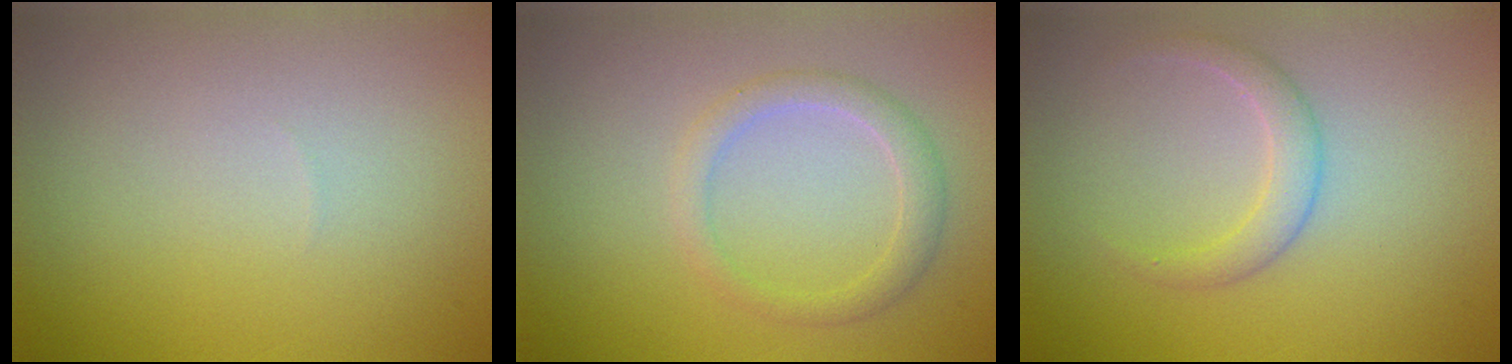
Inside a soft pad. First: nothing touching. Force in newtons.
{"total": 2.1, "press": 2.1, "slide": 0.2}
{"total": 1.8, "press": 1.8, "slide": 0.2}